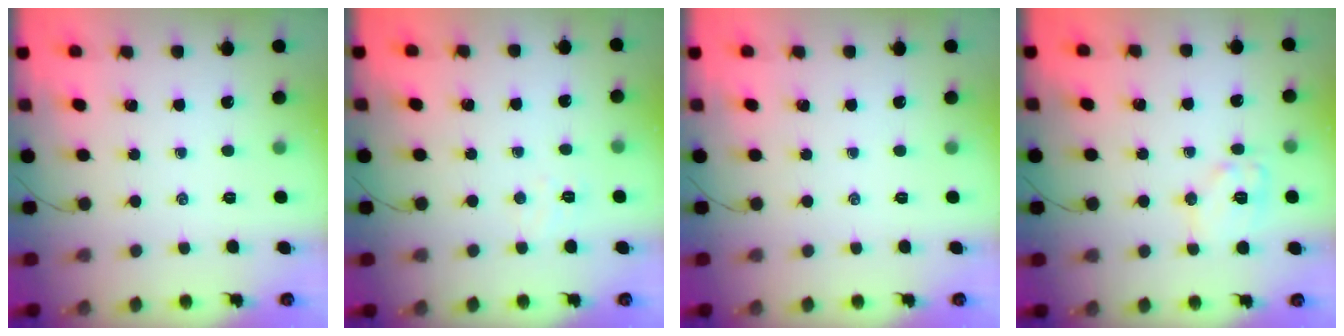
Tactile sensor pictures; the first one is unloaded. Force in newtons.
{"total": 4.0, "press": 3.9, "slide": 0.8}
{"total": 0.0}
{"total": 9.4, "press": 9.4, "slide": 0.7}